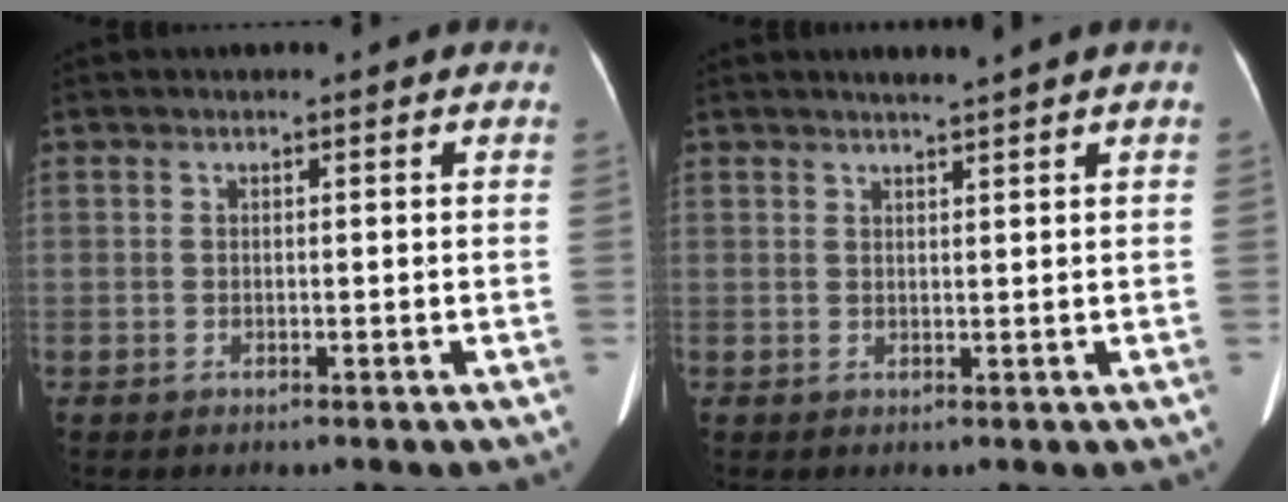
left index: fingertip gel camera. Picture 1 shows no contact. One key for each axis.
{"total": 1.6, "fx": 1.3, "fy": -0.6, "fz": 0.7, "tx": -0.009, "ty": -0.003, "tz": 0.023}